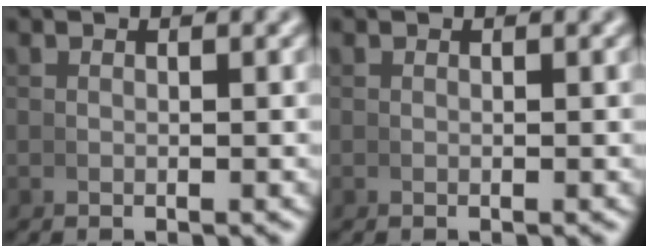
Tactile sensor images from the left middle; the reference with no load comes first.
{"total": 0.0}